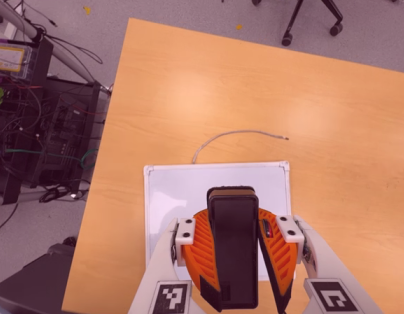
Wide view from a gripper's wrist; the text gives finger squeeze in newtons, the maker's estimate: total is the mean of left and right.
{"total": 13.1, "left": 11.4, "right": 14.8}